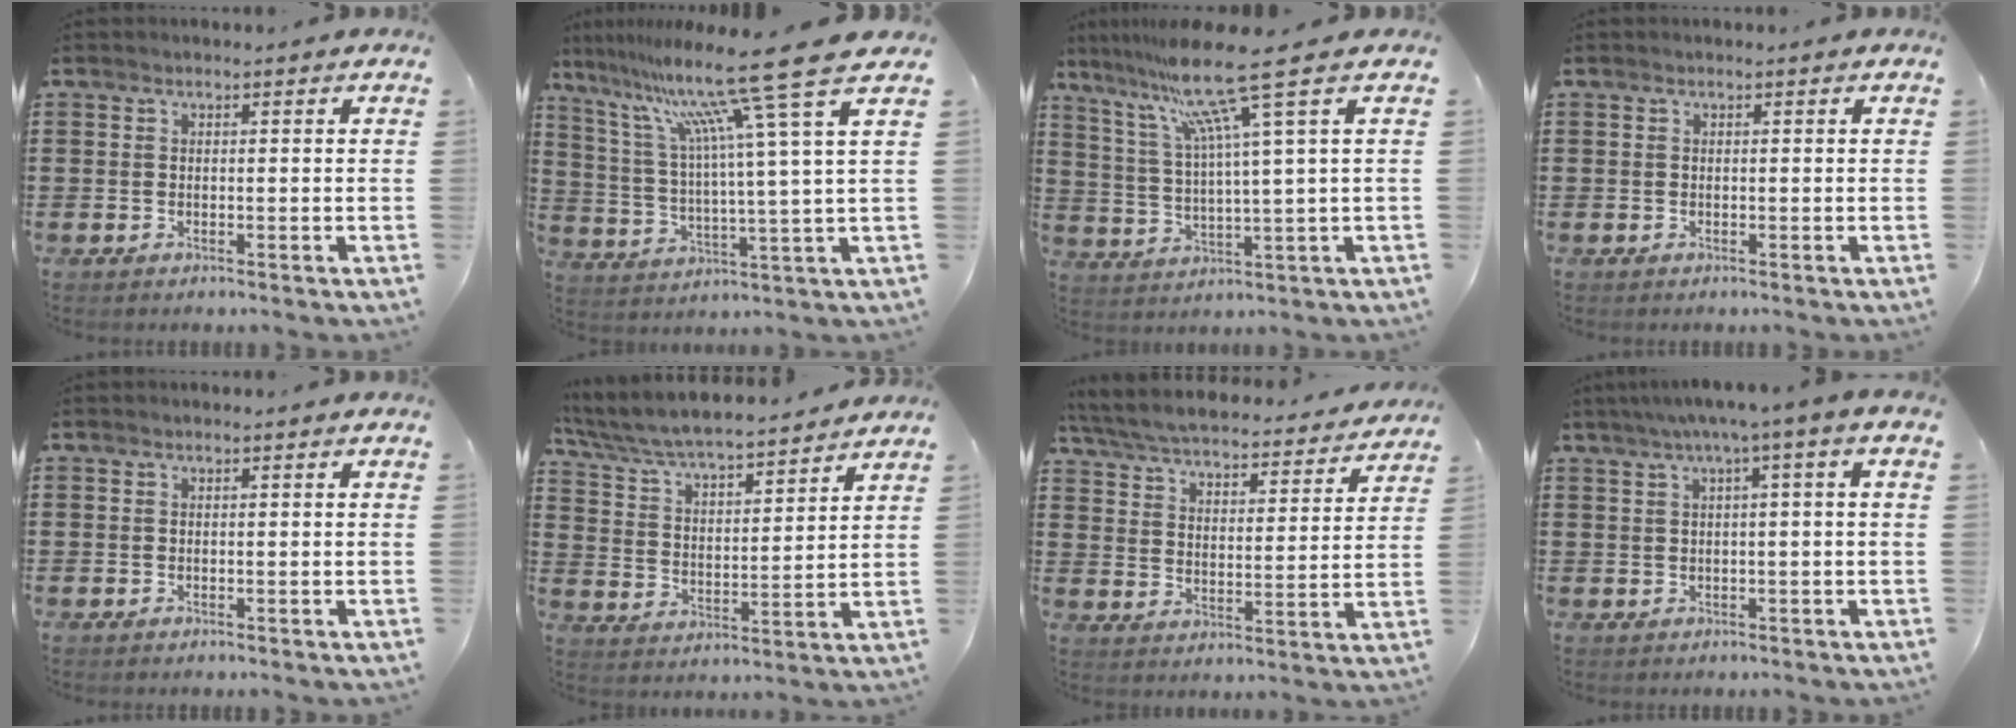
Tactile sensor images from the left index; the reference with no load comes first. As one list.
[{"total": 16.1, "force": [11.0, -0.8, 11.8], "torque": [-0.240, -0.066, 0.165]}, {"total": 12.9, "force": [7.6, -0.5, 10.5], "torque": [-0.238, -0.026, 0.114]}, {"total": 0.0}, {"total": 0.0}, {"total": 6.1, "force": [5.8, 0.2, 1.9], "torque": [-0.063, -0.041, 0.095]}, {"total": 5.1, "force": [4.9, 0.1, 1.1], "torque": [-0.049, -0.035, 0.079]}, {"total": 3.2, "force": [0.2, -0.3, 3.1], "torque": [-0.057, -0.004, -0.001]}]